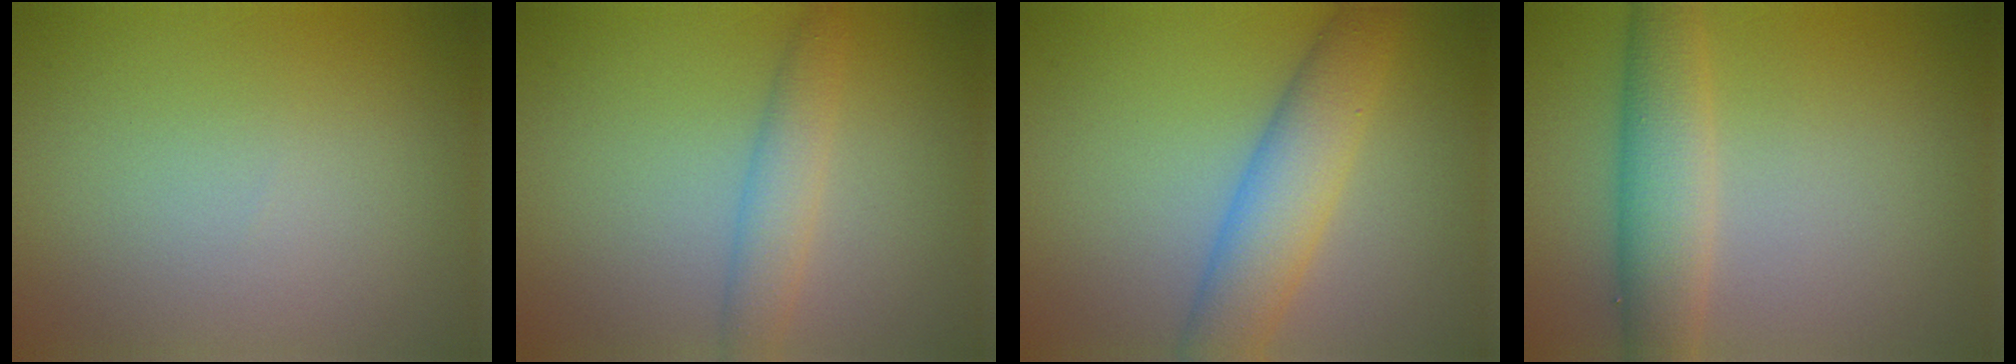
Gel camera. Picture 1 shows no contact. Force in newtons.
{"total": 2.7, "press": 2.7, "slide": 0.0}
{"total": 5.6, "press": 5.6, "slide": 0.2}
{"total": 4.8, "press": 4.8, "slide": 0.1}